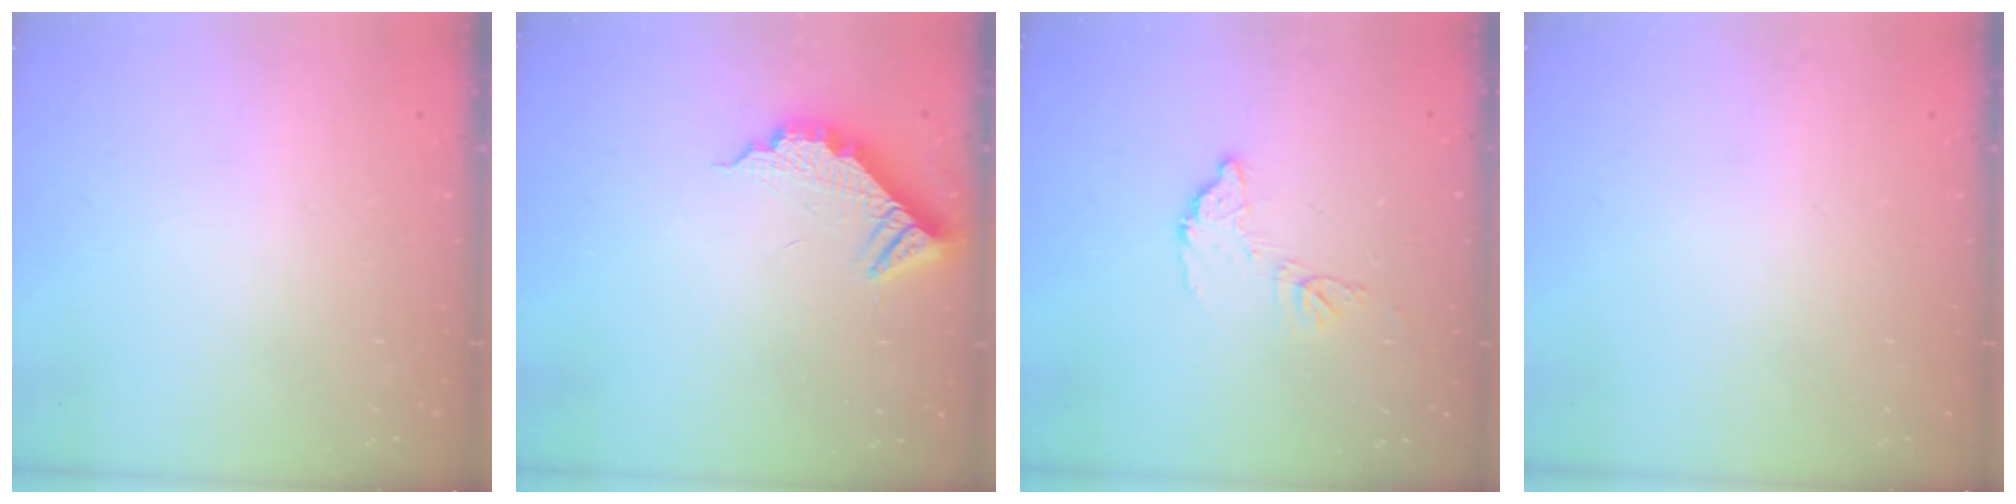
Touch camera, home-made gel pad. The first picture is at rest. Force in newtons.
{"total": 10.5, "press": 10.5, "slide": 0.9}
{"total": 7.8, "press": 7.8, "slide": 0.1}
{"total": 0.0}